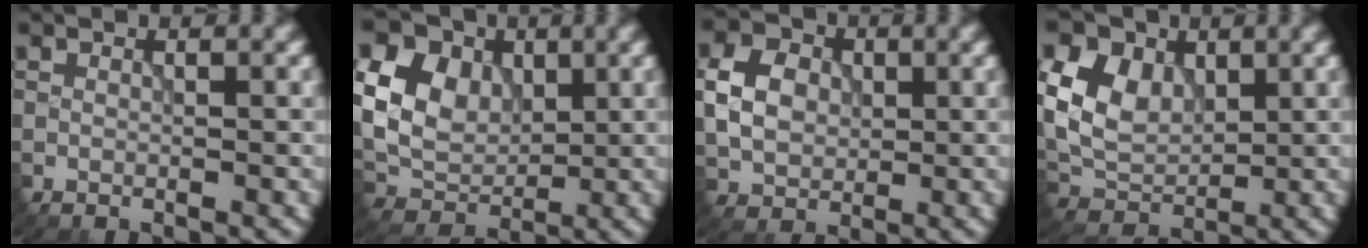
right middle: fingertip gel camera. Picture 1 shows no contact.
{"total": 8.8, "force": [2.0, 6.7, 5.4], "torque": [-0.124, 0.004, 0.026]}
{"total": 4.7, "force": [0.3, 3.8, 2.7], "torque": [-0.056, 0.007, 0.000]}
{"total": 7.4, "force": [2.1, 5.3, 4.7], "torque": [-0.122, 0.005, 0.031]}